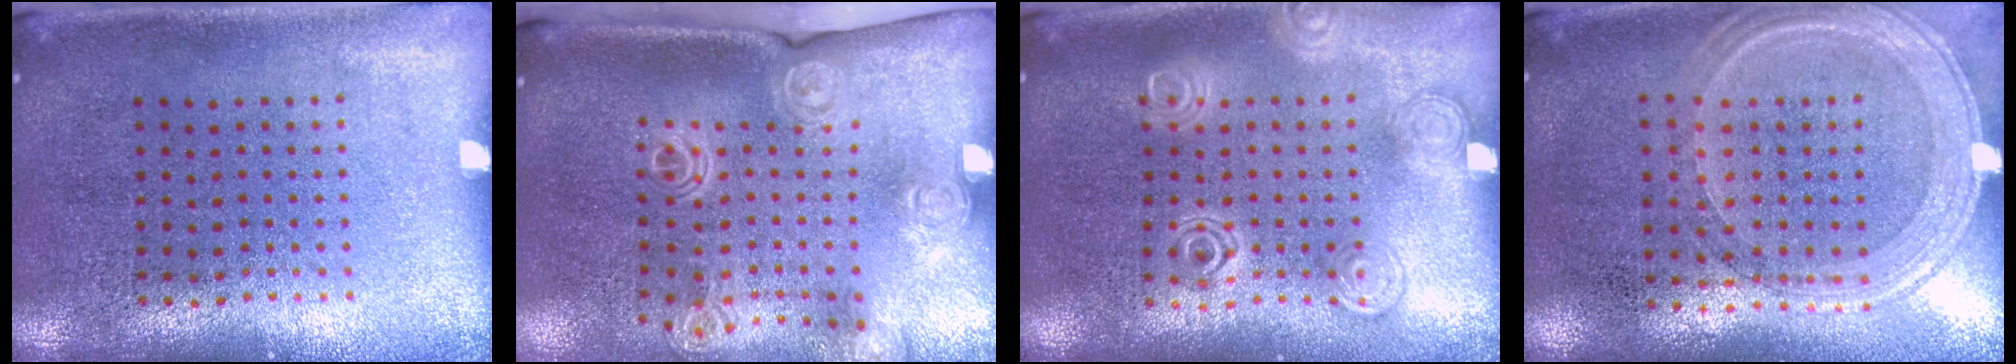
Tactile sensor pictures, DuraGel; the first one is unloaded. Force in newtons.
{"total": 1.9, "press": 1.5, "slide": 1.3}
{"total": 1.2, "press": 1.2, "slide": 0.0}
{"total": 1.3, "press": 1.2, "slide": 0.3}